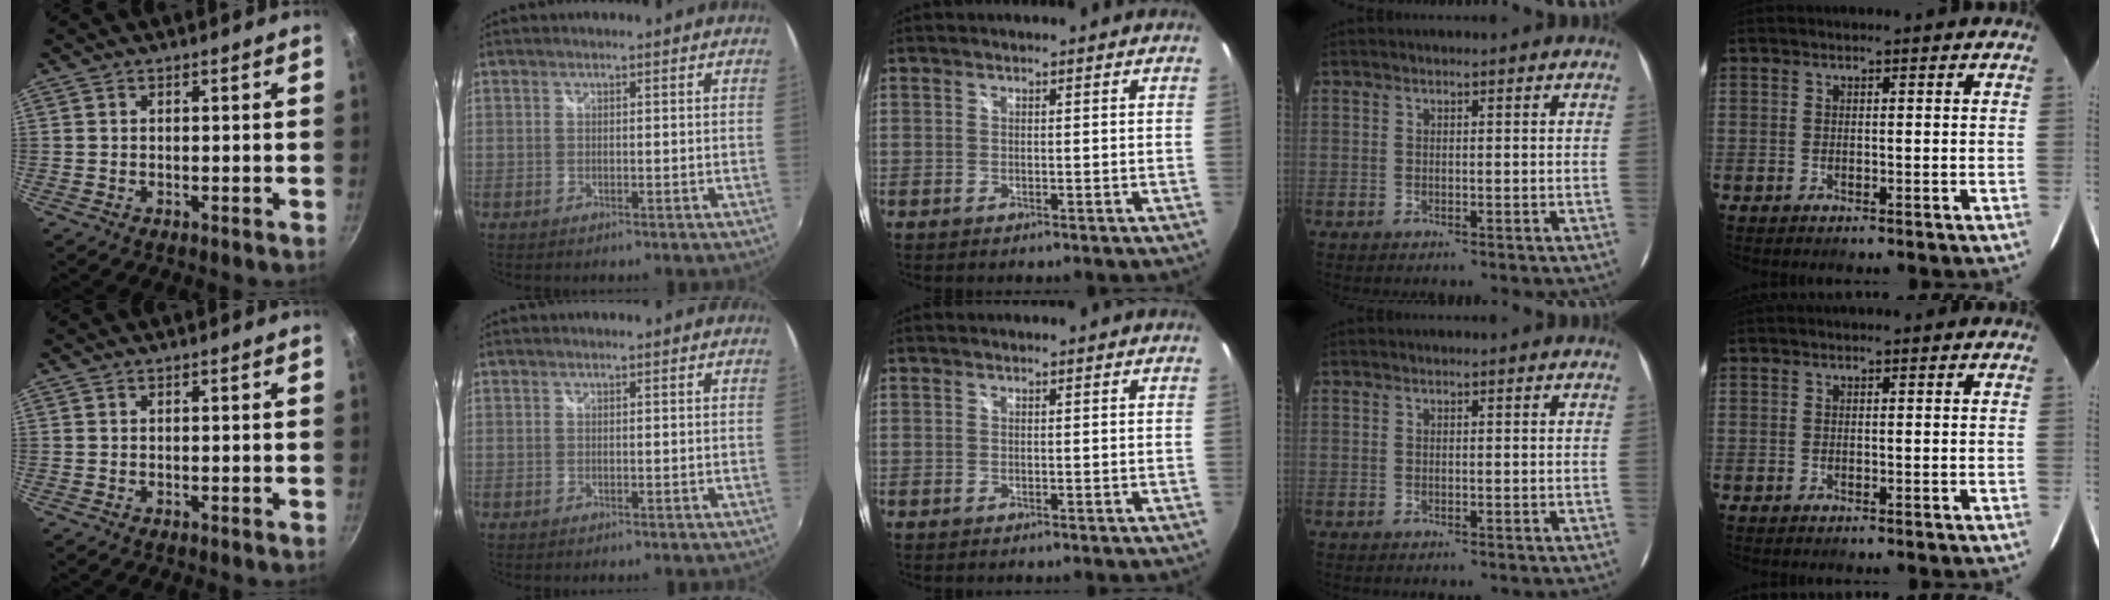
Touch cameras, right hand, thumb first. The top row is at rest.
{}